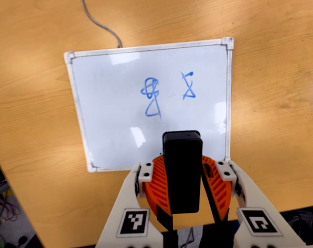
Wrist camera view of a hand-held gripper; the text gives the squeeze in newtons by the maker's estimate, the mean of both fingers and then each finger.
{"total": 8.2, "left": 8.6, "right": 7.9}